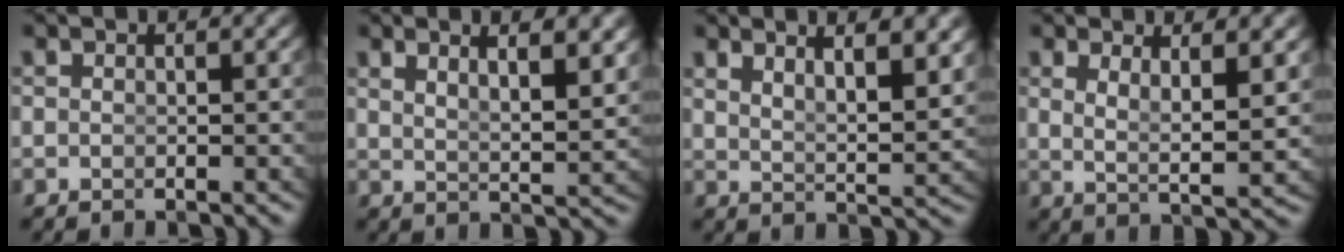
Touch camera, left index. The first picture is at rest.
{"total": 4.6, "force": [2.7, 0.8, 3.7], "torque": [-0.052, -0.006, 0.052]}
{"total": 5.7, "force": [3.4, 1.5, 4.2], "torque": [-0.057, -0.004, 0.060]}
{"total": 3.9, "force": [1.5, 0.8, 3.5], "torque": [-0.064, -0.016, 0.034]}